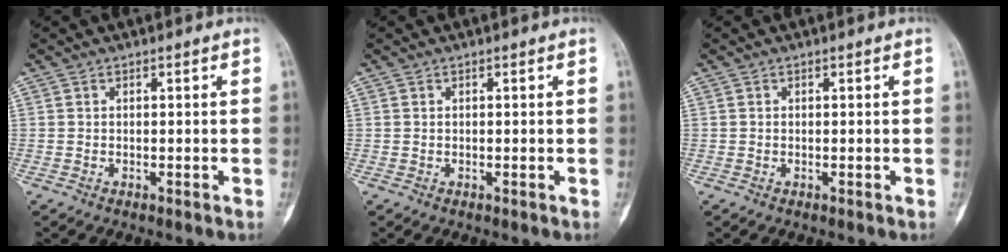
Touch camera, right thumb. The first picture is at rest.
{"total": 0.0}
{"total": 0.0}